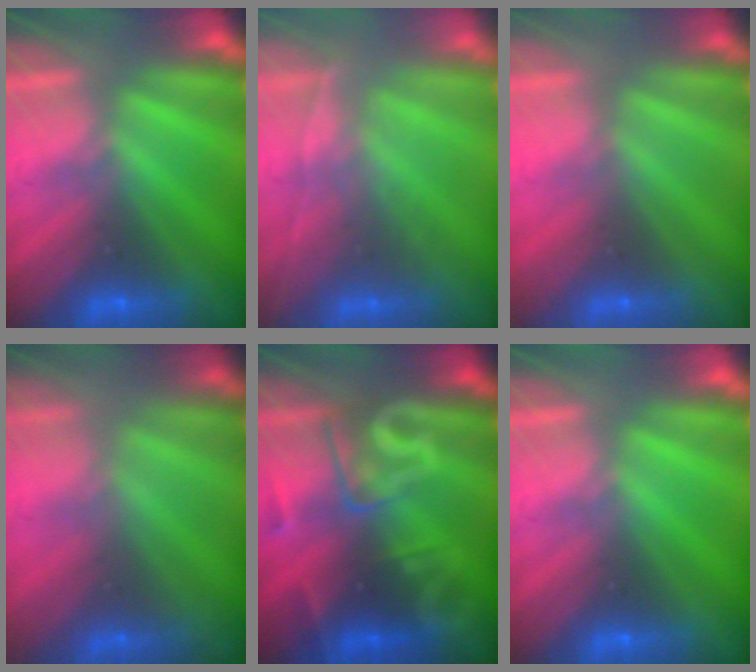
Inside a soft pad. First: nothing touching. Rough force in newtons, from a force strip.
{"total": 2.0}
{"total": 2.8}
{"total": 1.6}
{"total": 2.9}
{"total": 0.0}